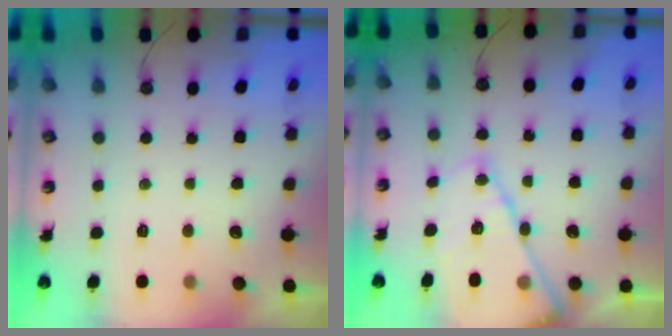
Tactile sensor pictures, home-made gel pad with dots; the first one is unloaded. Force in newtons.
{"total": 18.0, "press": 17.9, "slide": 1.9}